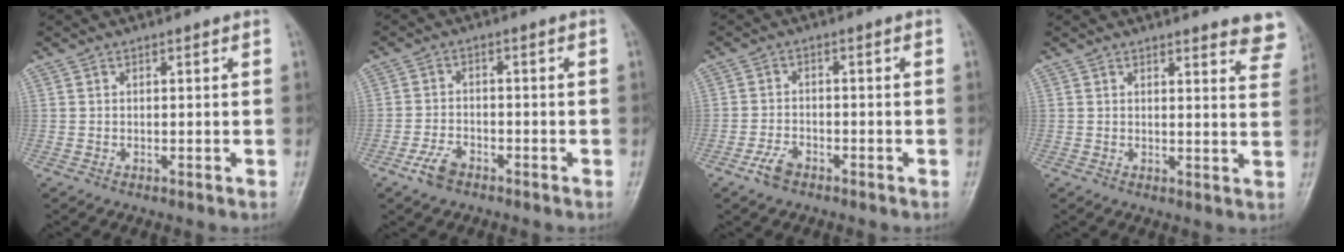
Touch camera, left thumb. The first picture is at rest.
{"total": 3.9, "force": [-2.6, 2.0, 2.1], "torque": [-0.045, 0.013, -0.049]}
{"total": 3.3, "force": [-2.2, 1.6, 1.8], "torque": [-0.038, 0.011, -0.042]}
{"total": 8.2, "force": [7.3, 1.7, 3.3], "torque": [-0.005, -0.038, 0.060]}